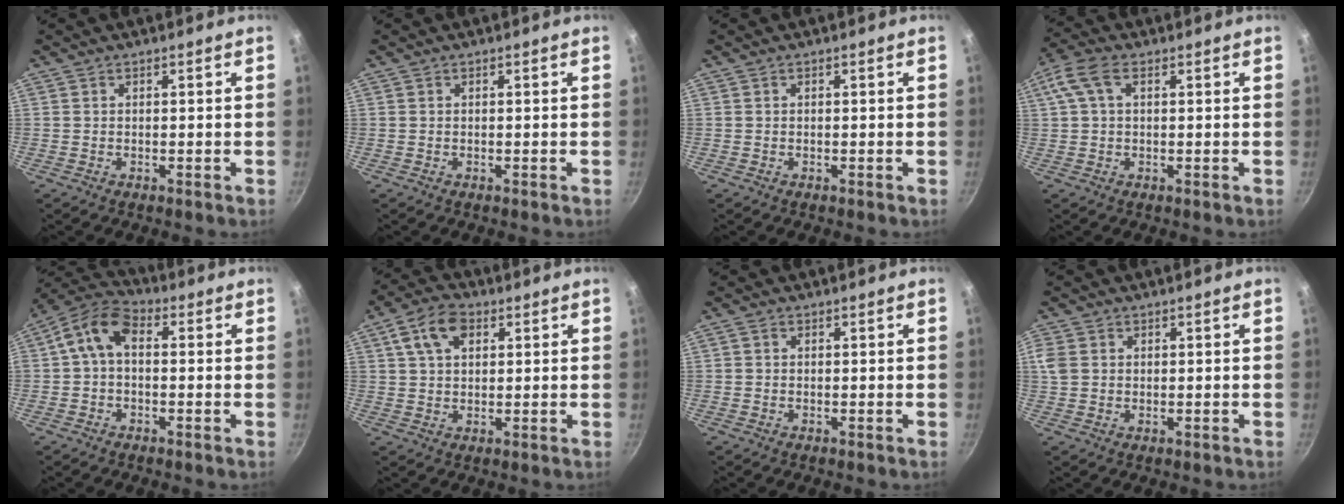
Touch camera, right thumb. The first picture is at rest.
{"total": 0.0}
{"total": 0.0}
{"total": 6.7, "force": [2.2, 3.8, 5.1], "torque": [-0.109, 0.023, 0.038]}
{"total": 8.6, "force": [0.7, 5.4, 6.6], "torque": [-0.125, 0.030, -0.006]}
{"total": 8.4, "force": [3.3, 5.2, 5.8], "torque": [-0.096, 0.008, 0.052]}
{"total": 0.7, "force": [0.2, 0.6, 0.3], "torque": [-0.006, 0.005, 0.003]}
{"total": 4.2, "force": [1.2, 3.3, 2.4], "torque": [-0.047, 0.003, 0.025]}